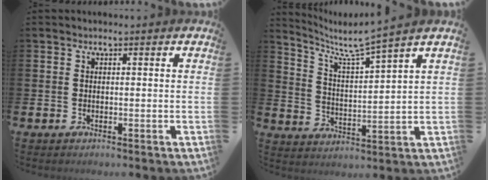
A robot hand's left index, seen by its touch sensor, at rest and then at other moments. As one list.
[{"total": 5.7, "force": [5.0, -0.4, 2.7], "torque": [-0.077, -0.041, 0.078]}]